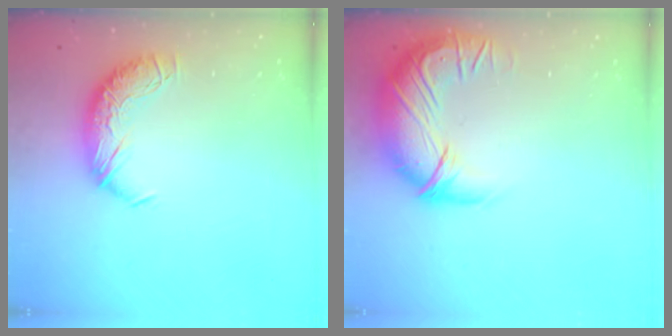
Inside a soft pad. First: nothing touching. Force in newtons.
{"total": 4.2, "press": 2.5, "slide": 3.4}